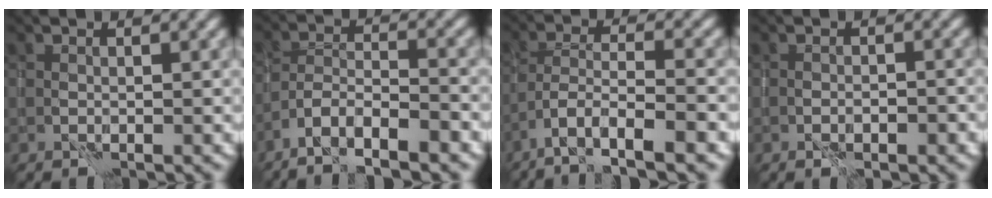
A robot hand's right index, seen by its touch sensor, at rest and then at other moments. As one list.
[{"total": 5.7, "force": [-4.4, 1.1, 3.5], "torque": [-0.060, 0.003, -0.081]}, {"total": 6.5, "force": [-4.3, 1.4, 4.7], "torque": [-0.083, 0.002, -0.076]}, {"total": 2.0, "force": [-1.1, 0.6, 1.5], "torque": [-0.029, 0.011, -0.012]}]